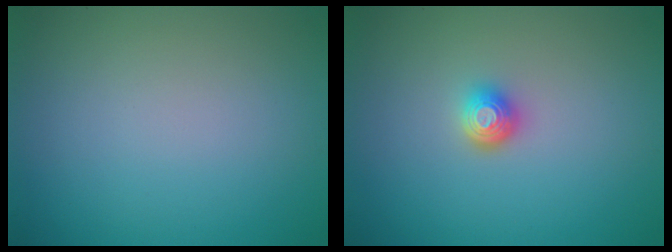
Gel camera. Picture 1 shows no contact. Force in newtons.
{"total": 1.7, "press": 1.3, "slide": 1.1}